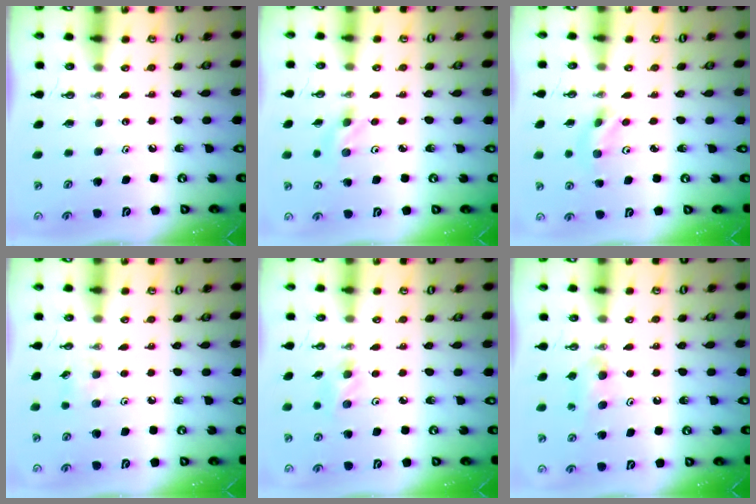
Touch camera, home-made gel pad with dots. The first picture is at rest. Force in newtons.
{"total": 2.6, "press": 2.3, "slide": 1.3}
{"total": 4.4, "press": 3.7, "slide": 2.4}
{"total": 4.8, "press": 4.5, "slide": 1.4}
{"total": 4.3, "press": 4.3, "slide": 0.7}
{"total": 8.1, "press": 4.5, "slide": 6.8}